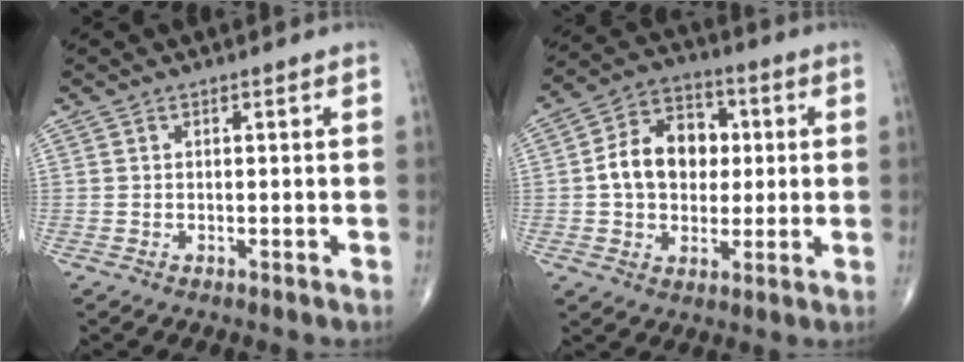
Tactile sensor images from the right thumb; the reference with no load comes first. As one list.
[{"total": 12.9, "force": [0.8, 9.7, 8.6], "torque": [-0.109, 0.020, 0.008]}]